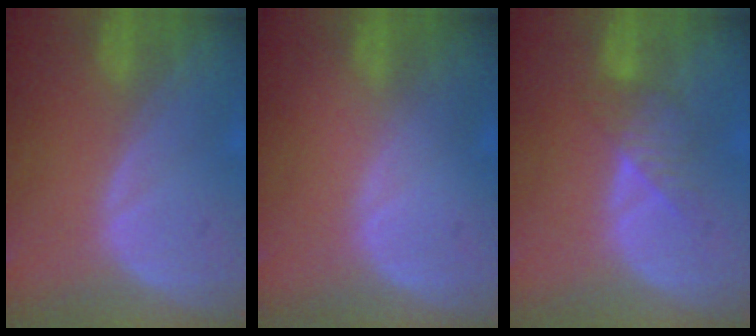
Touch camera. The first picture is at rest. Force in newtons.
{"total": 0.0}
{"total": 3.6, "press": 3.3, "slide": 1.3}